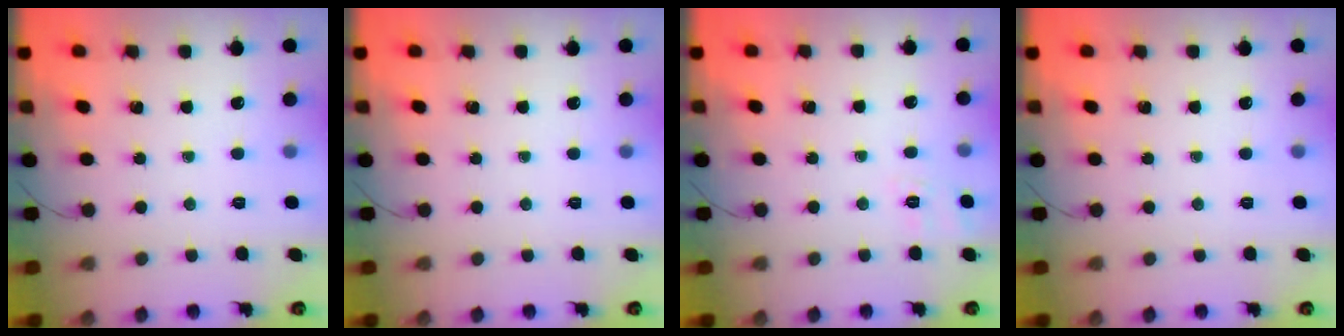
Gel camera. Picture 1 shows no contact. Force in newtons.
{"total": 0.0}
{"total": 2.2, "press": 0.8, "slide": 2.0}
{"total": 0.0}